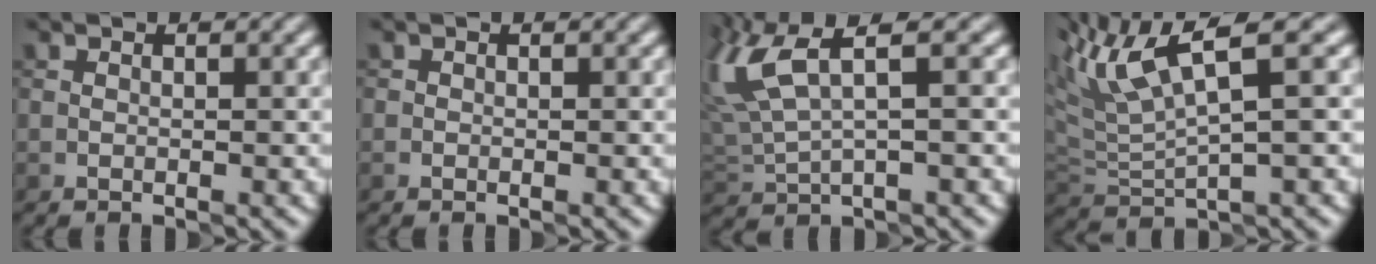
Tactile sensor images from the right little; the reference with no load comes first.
{"total": 0.0}
{"total": 6.6, "force": [2.7, 2.2, 5.6], "torque": [-0.144, 0.016, 0.053]}
{"total": 7.3, "force": [3.5, 1.3, 6.3], "torque": [-0.129, 0.020, 0.069]}